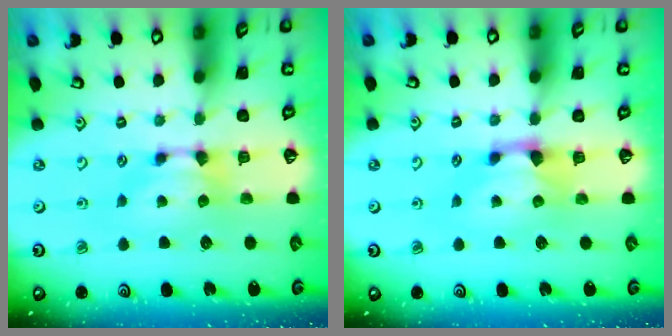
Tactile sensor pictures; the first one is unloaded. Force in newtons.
{"total": 1.2, "press": 0.2, "slide": 1.2}